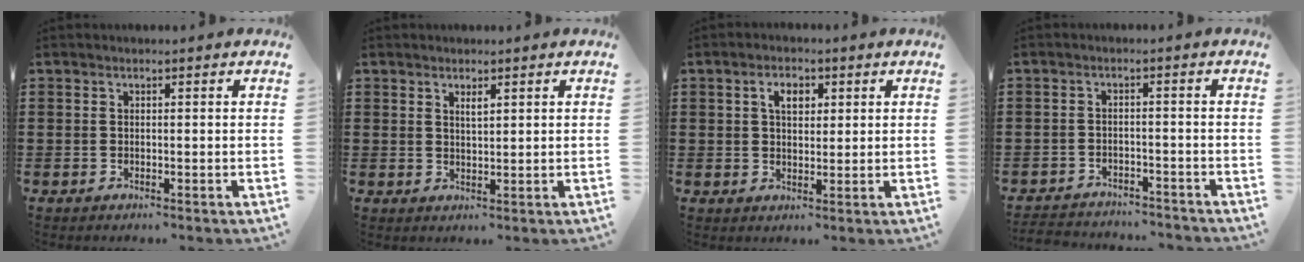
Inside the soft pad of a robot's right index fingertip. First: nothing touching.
{"total": 1.6, "force": [1.1, 0.5, 1.0], "torque": [-0.020, 0.003, 0.019]}
{"total": 3.4, "force": [1.2, 2.2, 2.4], "torque": [-0.047, 0.010, 0.016]}
{"total": 2.8, "force": [-2.8, 0.3, -0.1], "torque": [-0.006, -0.001, -0.061]}